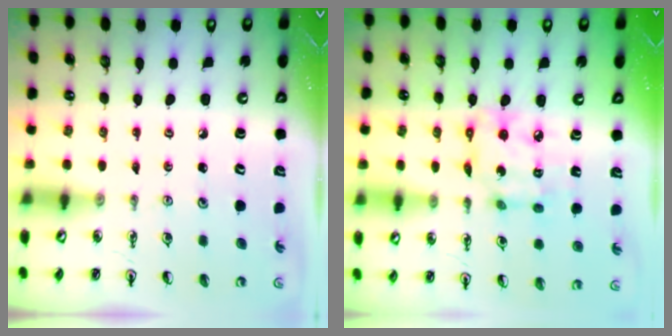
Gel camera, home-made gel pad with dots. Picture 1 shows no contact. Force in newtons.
{"total": 10.2, "press": 10.1, "slide": 0.7}